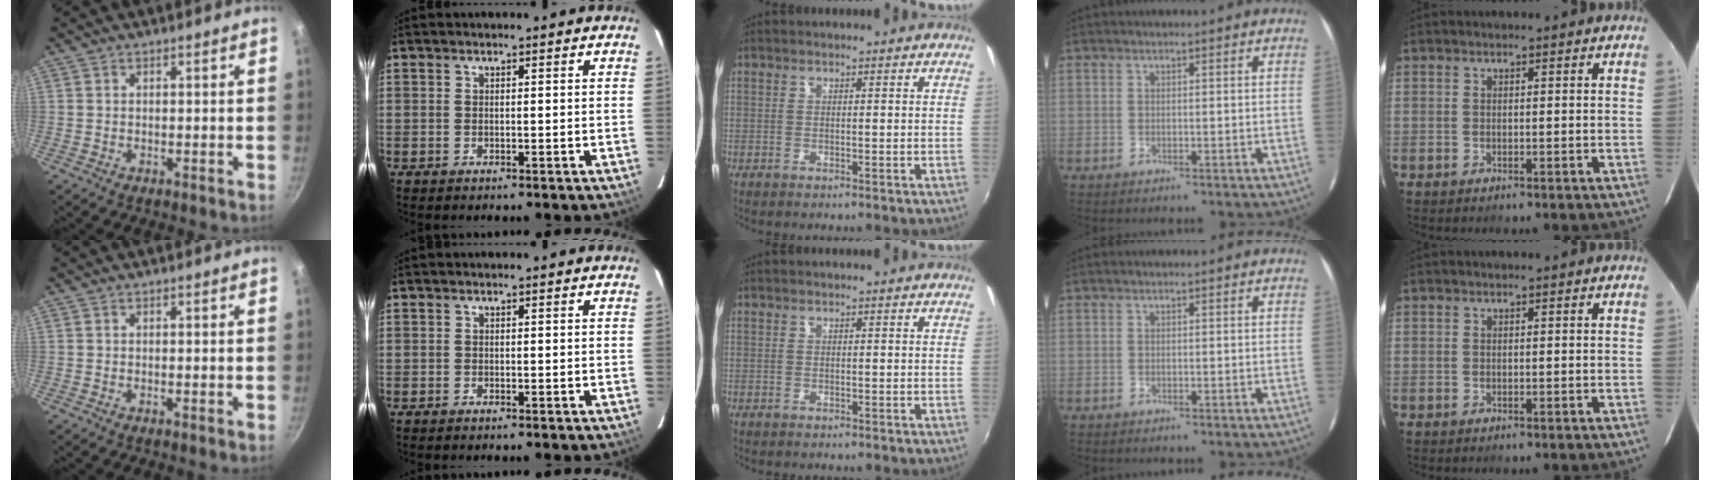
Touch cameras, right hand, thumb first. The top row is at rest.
{"middle": {"total": 0.7, "force": [-0.6, 0.4, 0.0], "torque": [-0.003, 0.001, -0.009]}}